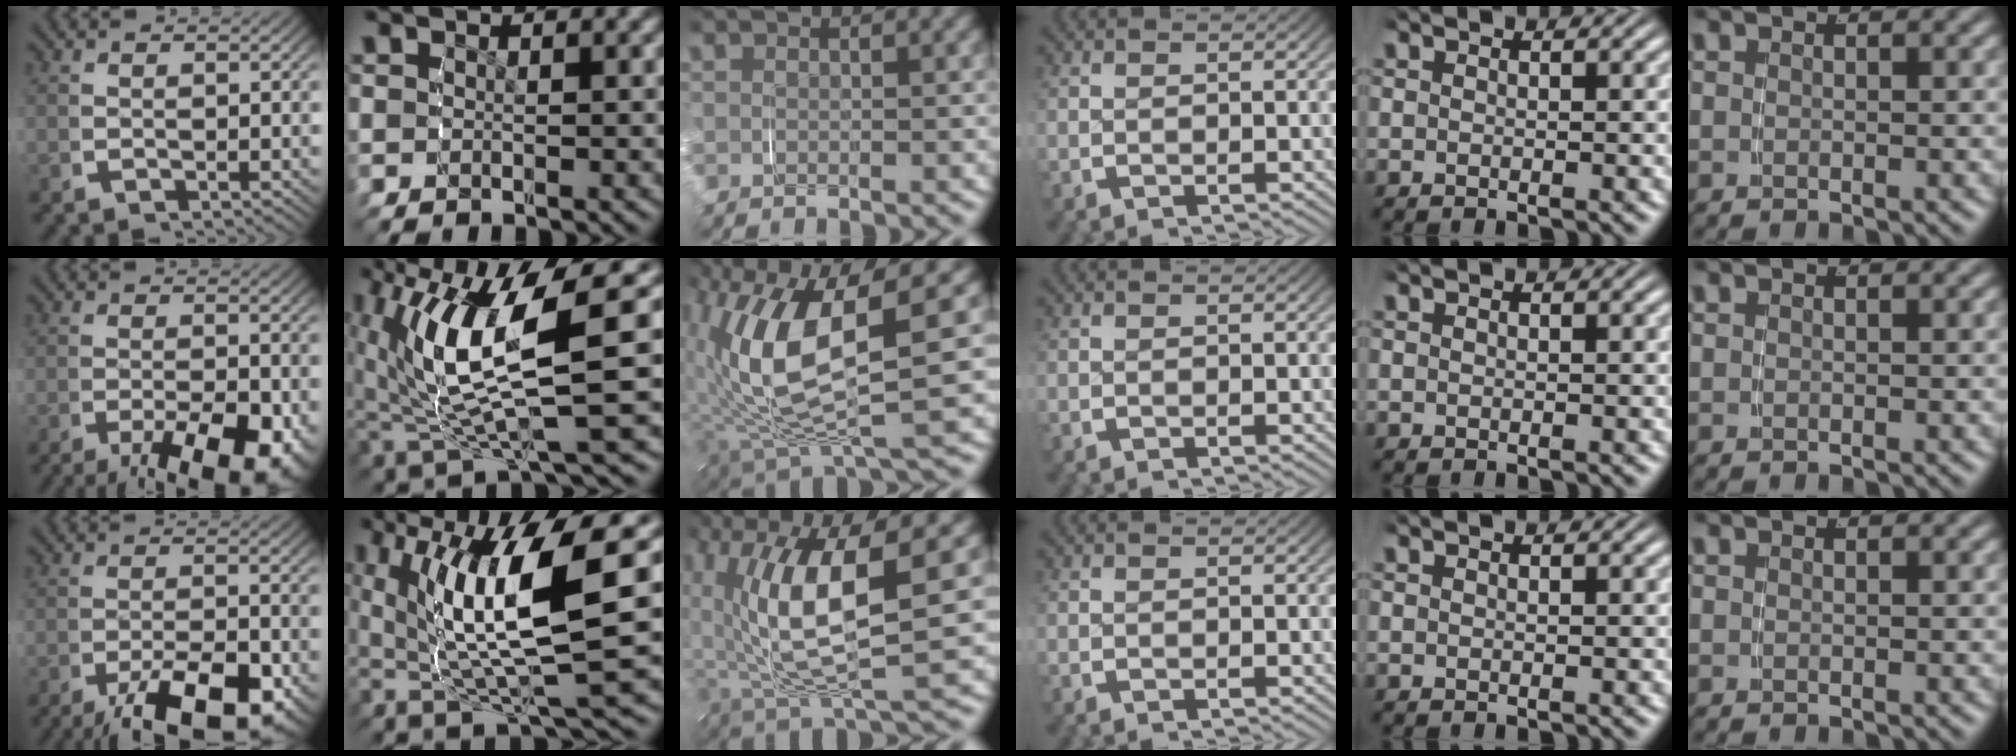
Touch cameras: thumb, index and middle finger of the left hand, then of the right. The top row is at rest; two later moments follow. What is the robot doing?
{"motion": "grasp_and_lifting", "object": "pencil case"}